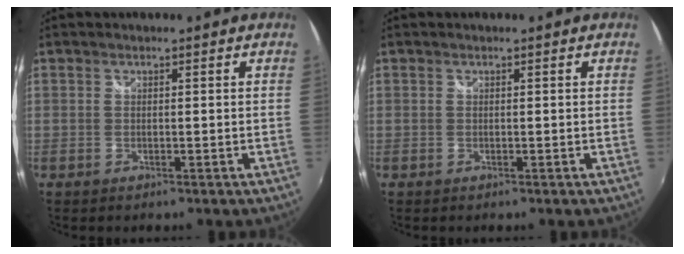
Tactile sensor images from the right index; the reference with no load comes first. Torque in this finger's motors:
{"motor_torque": [-0.03, -0.01, 0.00, 0.01]}